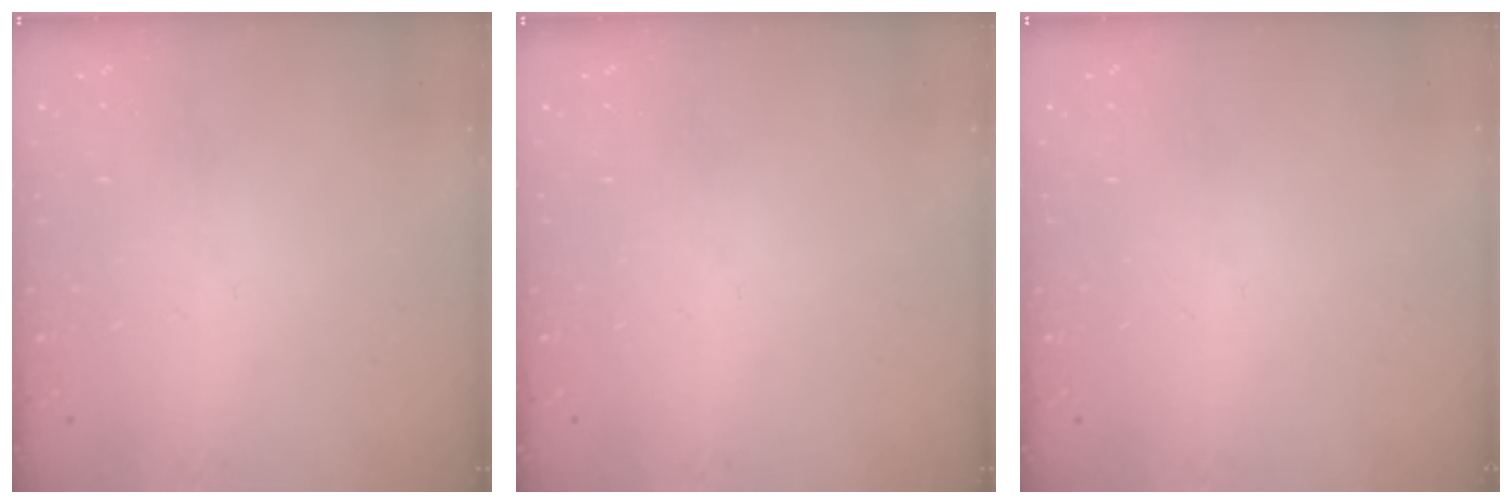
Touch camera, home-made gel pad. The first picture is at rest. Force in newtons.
{"total": 0.0}
{"total": 0.0}